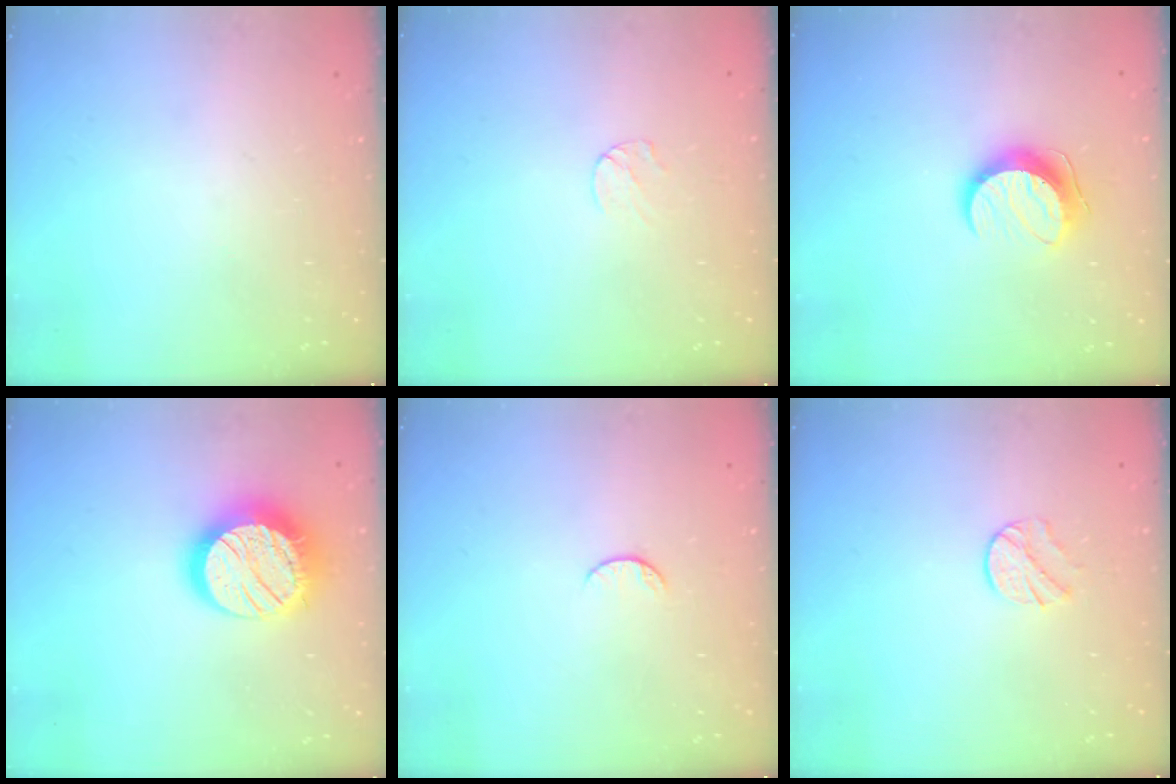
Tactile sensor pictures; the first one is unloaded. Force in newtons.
{"total": 4.0, "press": 4.0, "slide": 0.4}
{"total": 9.7, "press": 9.7, "slide": 0.2}
{"total": 18.1, "press": 18.1, "slide": 1.0}
{"total": 4.7, "press": 4.7, "slide": 0.4}
{"total": 6.1, "press": 6.0, "slide": 0.7}